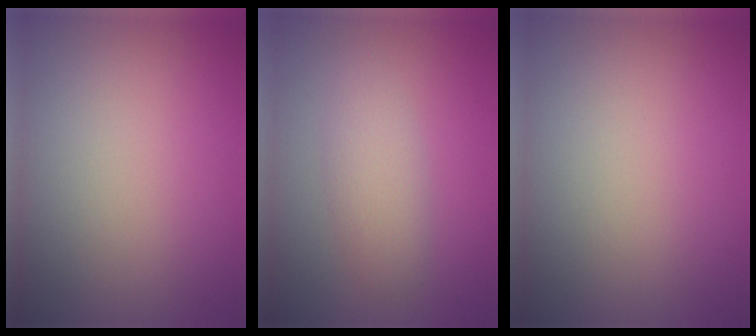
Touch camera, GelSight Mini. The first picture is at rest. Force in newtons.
{"total": 2.7, "press": 2.7, "slide": 0.2}
{"total": 0.0}